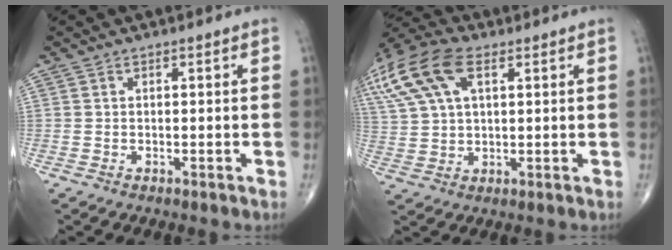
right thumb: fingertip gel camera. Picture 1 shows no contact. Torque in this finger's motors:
{"motor_torque": [-0.30, 1.66, 1.09, 0.46, 0.14]}